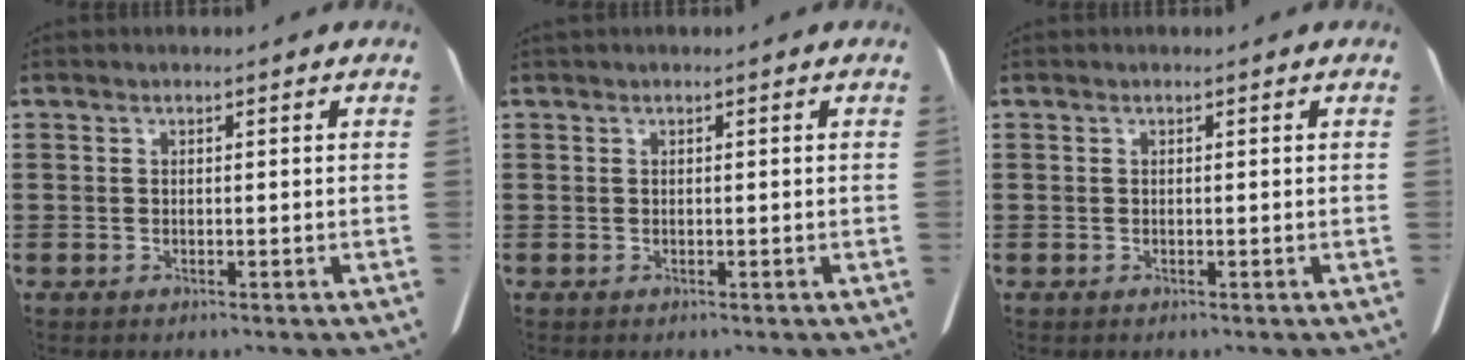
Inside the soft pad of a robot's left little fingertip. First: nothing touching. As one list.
[{"total": 0.0}, {"total": 0.0}]